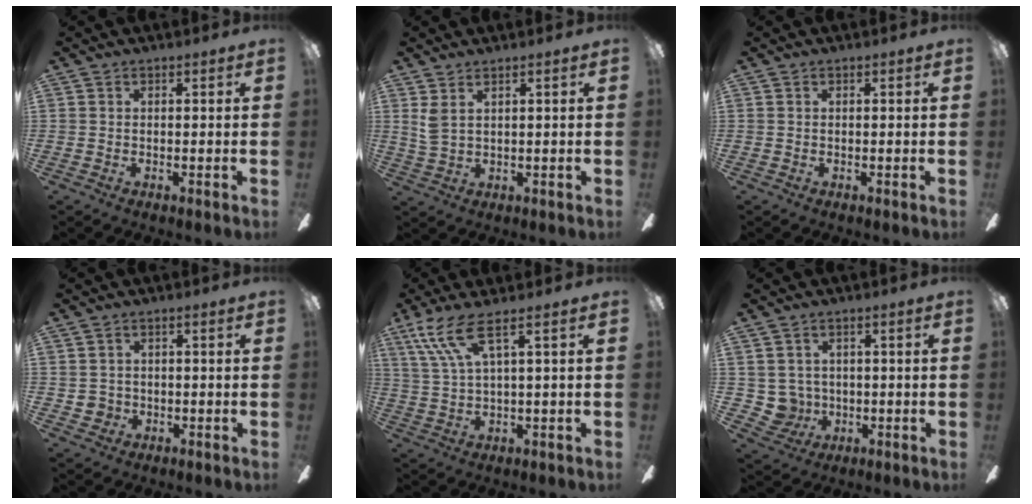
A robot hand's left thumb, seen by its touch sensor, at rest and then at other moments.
{"total": 3.6, "force": [1.6, 1.3, 3.0], "torque": [-0.067, -0.001, 0.027]}
{"total": 0.0}
{"total": 2.4, "force": [-0.3, 2.4, 0.0], "torque": [-0.005, 0.003, -0.008]}
{"total": 9.9, "force": [5.0, 2.5, 8.2], "torque": [-0.164, -0.001, 0.095]}
{"total": 3.7, "force": [0.6, 3.6, 0.2], "torque": [-0.023, 0.004, 0.012]}